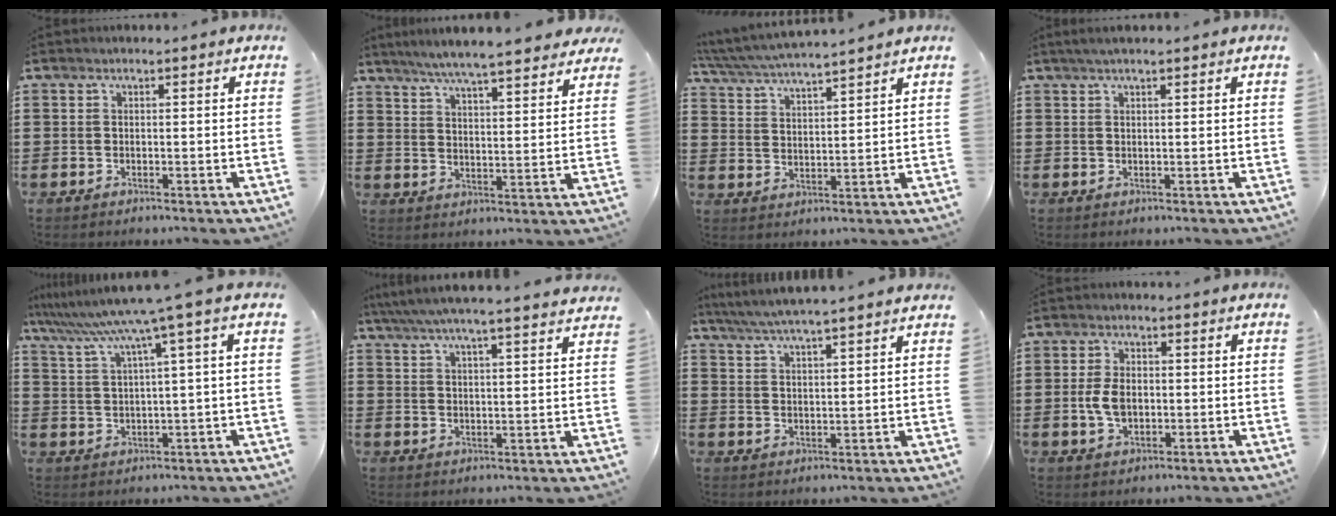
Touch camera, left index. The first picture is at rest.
{"total": 5.9, "force": [5.5, -0.4, 2.1], "torque": [-0.063, -0.030, 0.094]}
{"total": 4.7, "force": [4.5, -0.3, 1.2], "torque": [-0.043, -0.025, 0.078]}
{"total": 1.5, "force": [1.1, 0.0, 1.0], "torque": [-0.019, 0.001, 0.020]}
{"total": 7.5, "force": [4.3, -0.9, 6.2], "torque": [-0.141, -0.035, 0.065]}
{"total": 5.3, "force": [4.8, -0.2, 2.3], "torque": [-0.063, -0.025, 0.081]}
{"total": 4.7, "force": [4.5, -0.4, 1.6], "torque": [-0.046, -0.020, 0.078]}
{"total": 4.9, "force": [-0.3, 3.0, 3.9], "torque": [-0.096, 0.000, -0.011]}